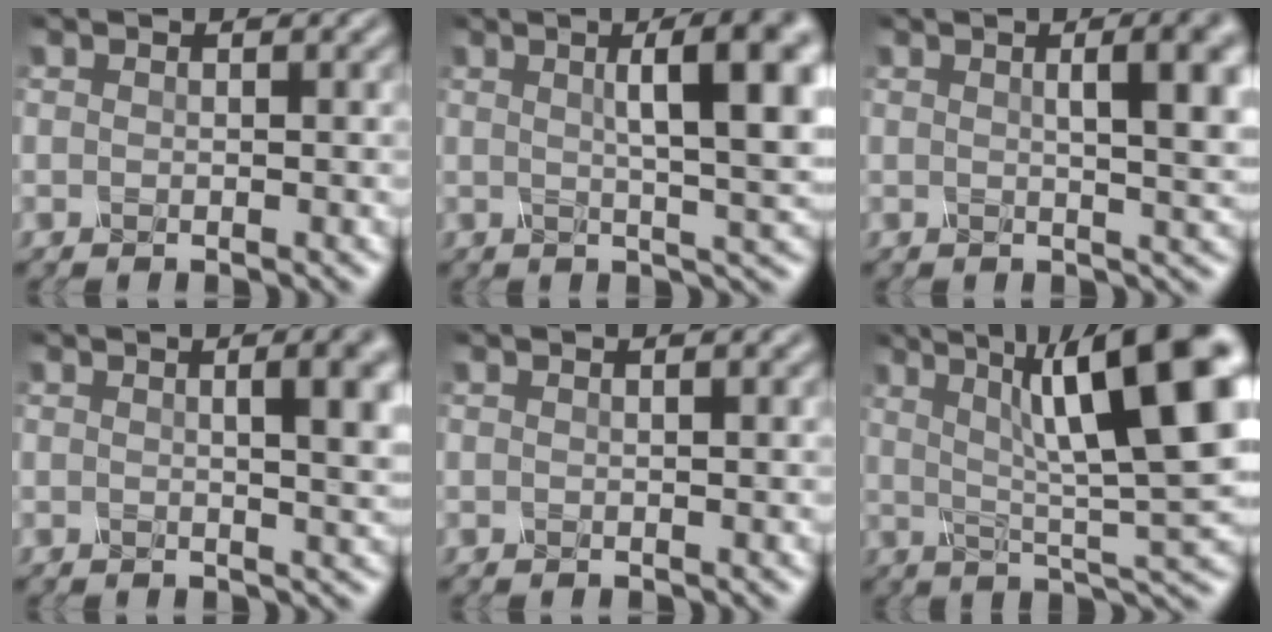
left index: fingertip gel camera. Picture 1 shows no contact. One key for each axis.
{"total": 9.2, "fx": 1.8, "fy": 2.0, "fz": 8.8, "tx": -0.092, "ty": 0.019, "tz": 0.031}
{"total": 6.7, "fx": 1.2, "fy": 2.0, "fz": 6.3, "tx": -0.046, "ty": 0.022, "tz": 0.012}
{"total": 6.0, "fx": 1.0, "fy": 2.0, "fz": 5.6, "tx": -0.034, "ty": 0.021, "tz": 0.008}
{"total": 1.2, "fx": 0.3, "fy": 0.5, "fz": 1.0, "tx": -0.006, "ty": 0.008, "tz": -0.010}
{"total": 12.8, "fx": 3.8, "fy": 2.5, "fz": 11.9, "tx": -0.164, "ty": 0.015, "tz": 0.066}